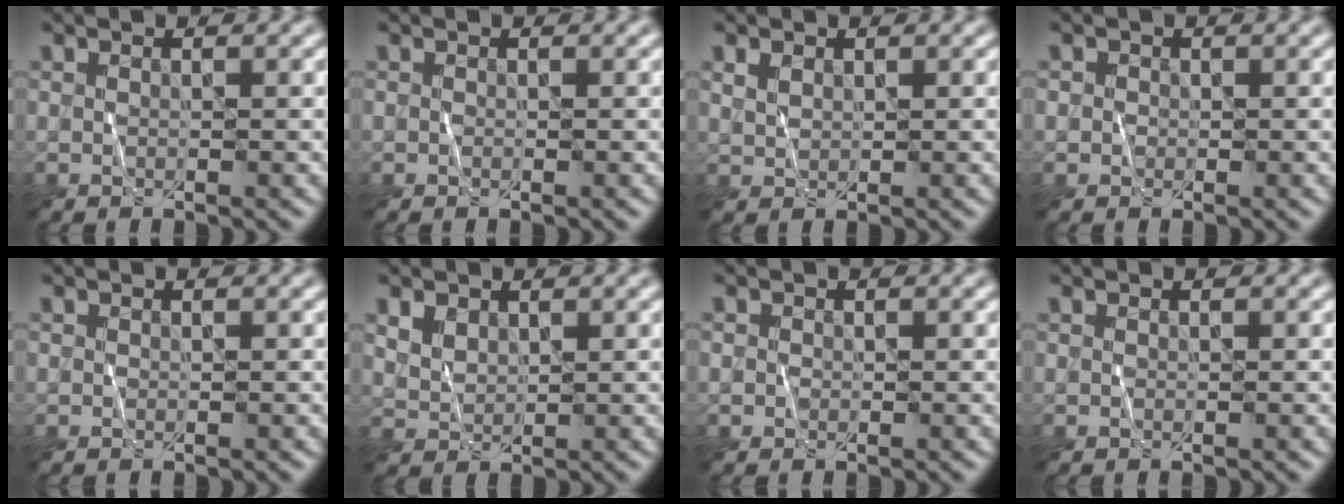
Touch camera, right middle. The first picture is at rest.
{"total": 0.0}
{"total": 1.2, "force": [0.8, 0.8, 0.6], "torque": [-0.012, 0.002, 0.019]}
{"total": 0.9, "force": [0.1, 0.9, 0.2], "torque": [0.003, -0.001, -0.002]}
{"total": 0.0}
{"total": 2.0, "force": [1.3, 1.2, 0.9], "torque": [-0.021, -0.001, 0.029]}
{"total": 0.6, "force": [-0.1, 0.6, 0.1], "torque": [0.001, -0.002, -0.003]}
{"total": 0.0}